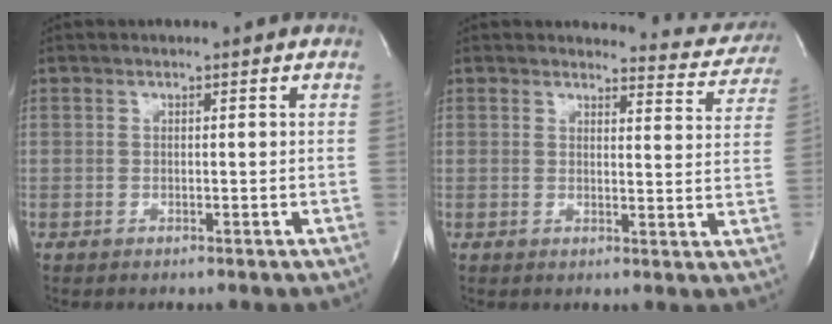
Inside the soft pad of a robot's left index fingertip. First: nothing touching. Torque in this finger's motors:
{"motor_torque": [1.10, -1.04, 0.12, -0.03]}